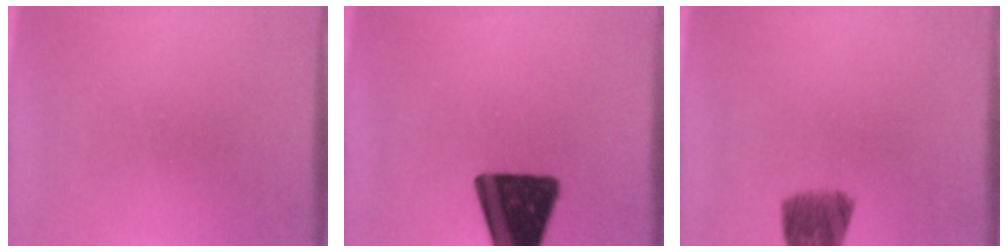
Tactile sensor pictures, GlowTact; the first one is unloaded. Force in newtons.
{"total": 17.8}
{"total": 7.5}